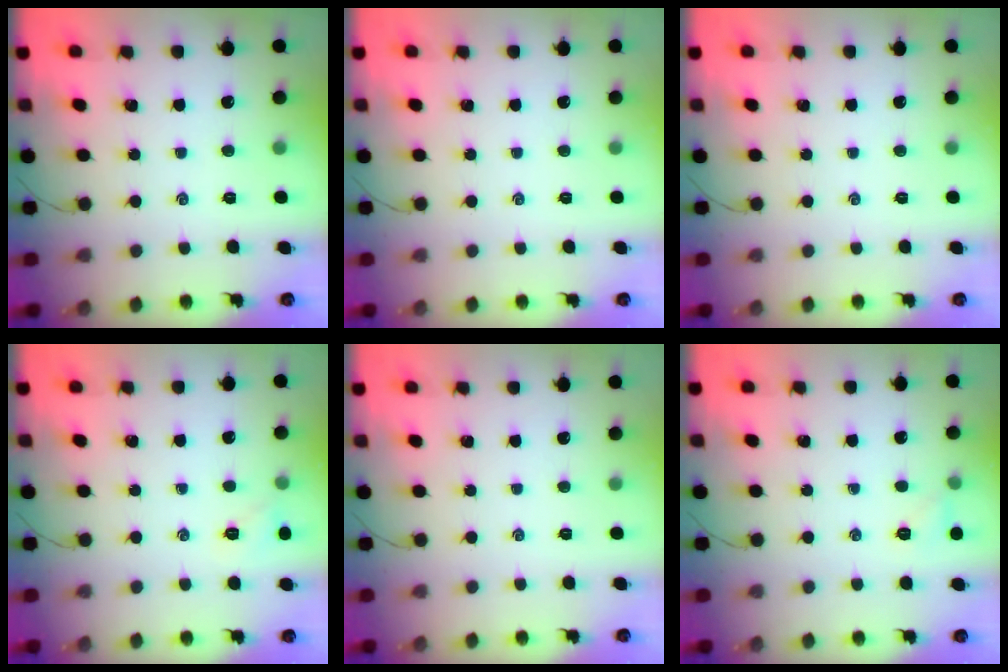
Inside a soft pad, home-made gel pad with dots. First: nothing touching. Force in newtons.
{"total": 0.0}
{"total": 0.0}
{"total": 6.5, "press": 6.3, "slide": 1.6}
{"total": 0.0}
{"total": 5.2, "press": 5.0, "slide": 1.5}